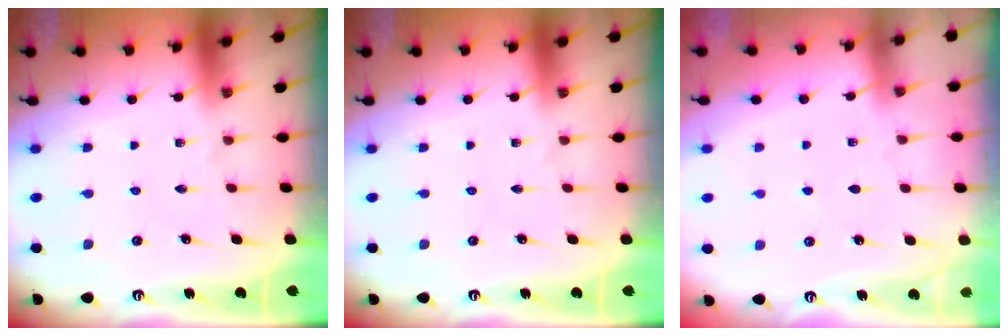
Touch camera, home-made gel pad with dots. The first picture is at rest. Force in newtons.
{"total": 0.0}
{"total": 4.5, "press": 4.4, "slide": 0.7}